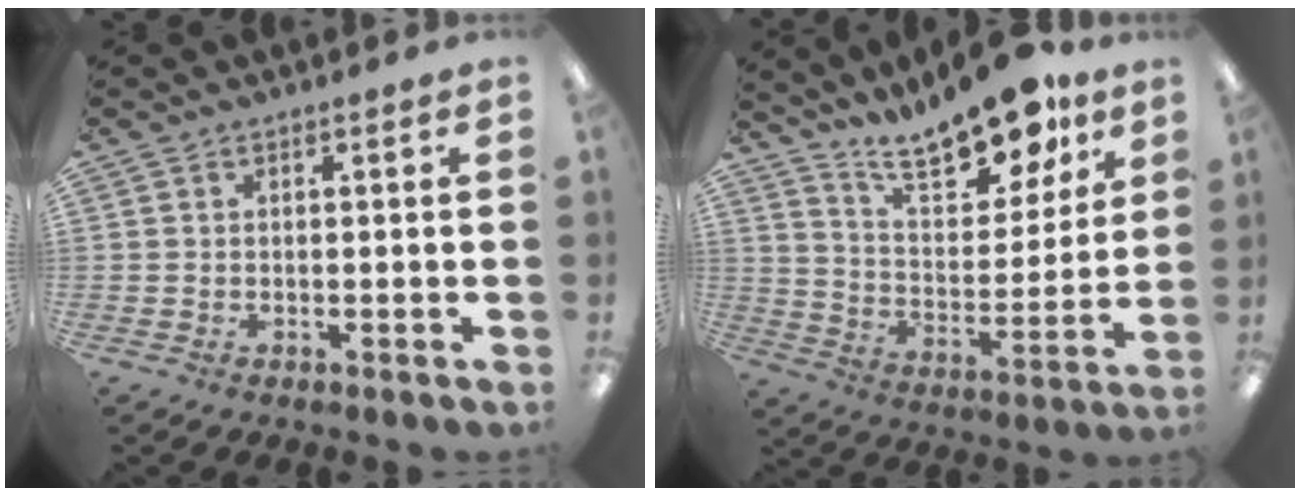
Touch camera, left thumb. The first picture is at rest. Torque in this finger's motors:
{"motor_torque": [0.15, 0.06, 1.45, -1.32, 0.13]}